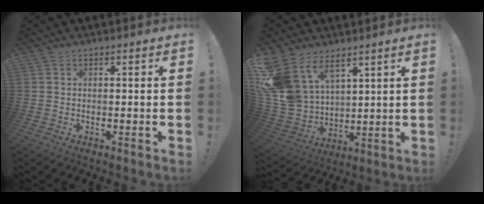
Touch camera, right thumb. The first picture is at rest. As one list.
[{"total": 14.9, "force": [8.9, 9.5, 7.2], "torque": [-0.174, -0.064, 0.171]}]